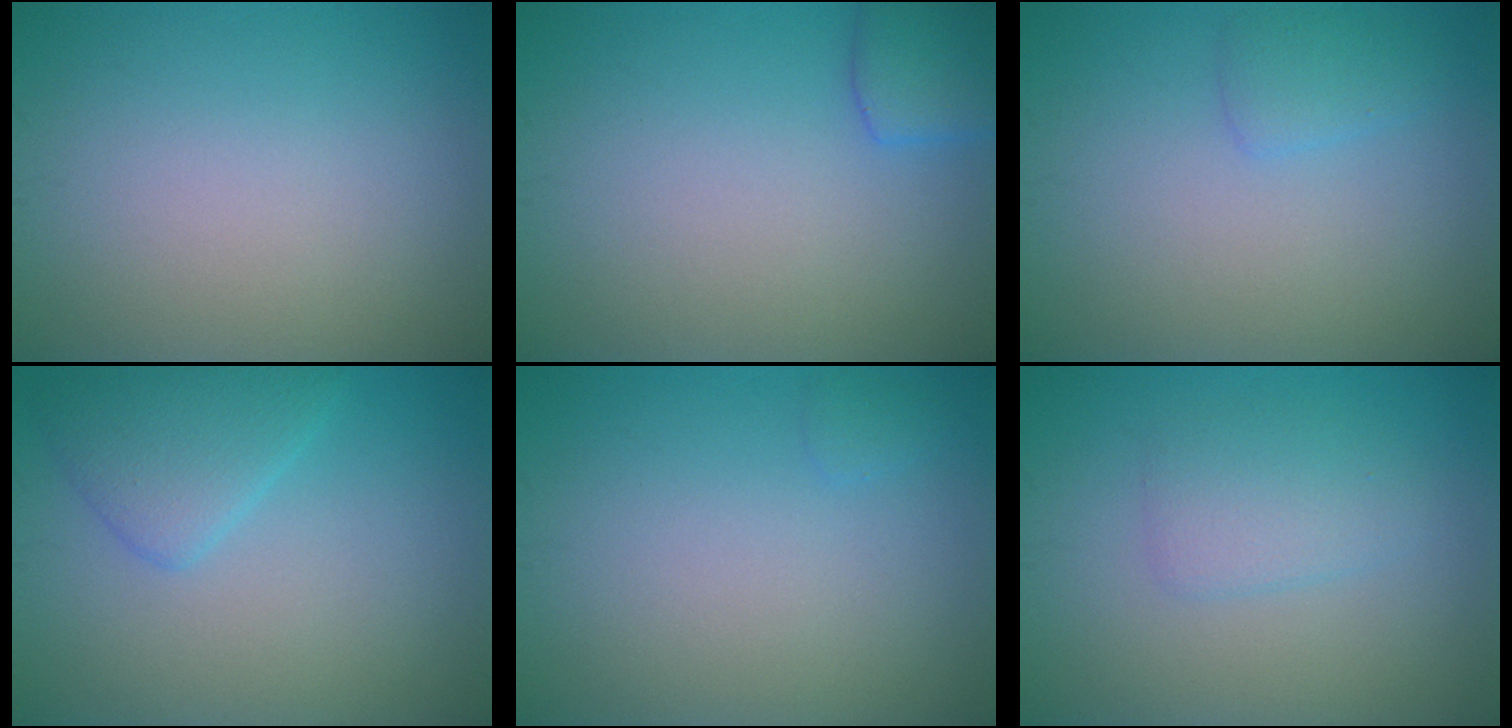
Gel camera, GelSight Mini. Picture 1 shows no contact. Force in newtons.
{"total": 2.7, "press": 2.7, "slide": 0.1}
{"total": 1.5, "press": 1.5, "slide": 0.1}
{"total": 2.3, "press": 2.3, "slide": 0.0}
{"total": 0.6, "press": 0.6, "slide": 0.1}
{"total": 2.3, "press": 2.3, "slide": 0.1}